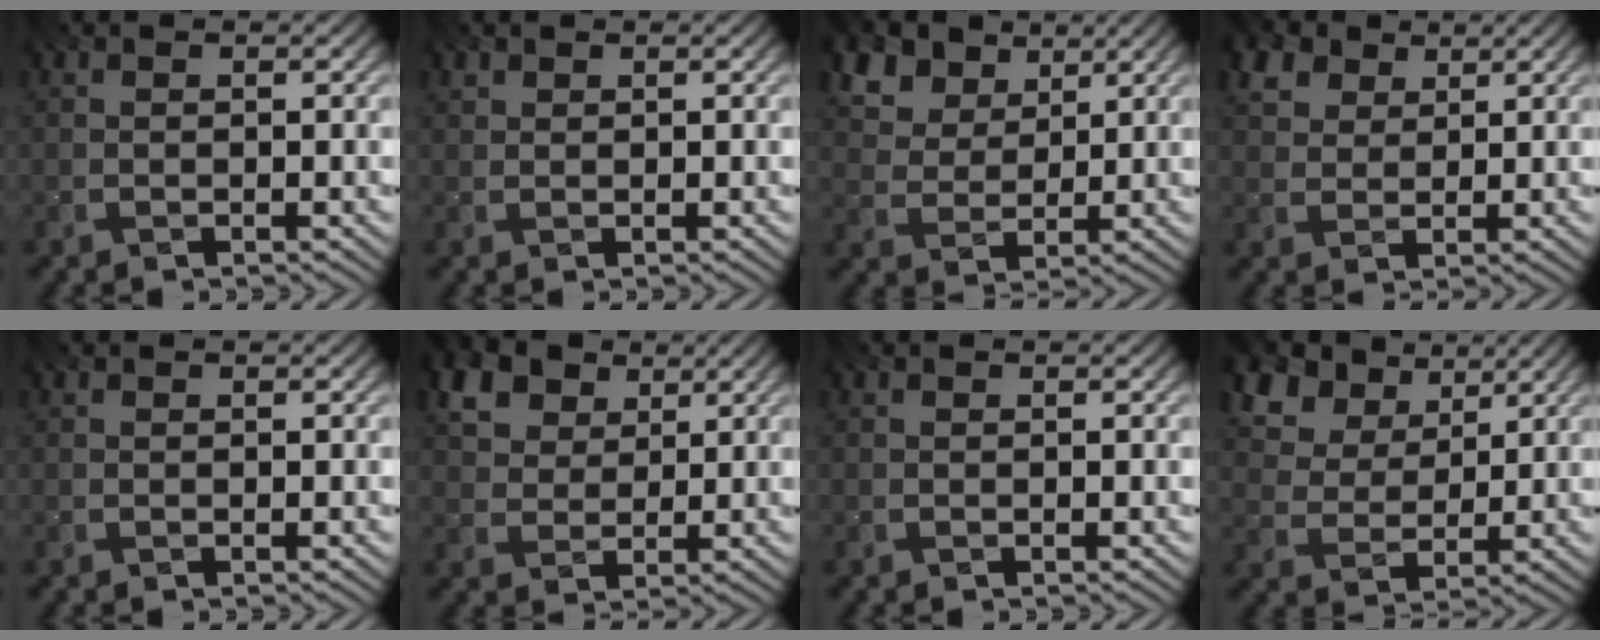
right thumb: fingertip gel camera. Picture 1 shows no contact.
{"total": 0.9, "force": [0.7, 0.6, 0.2], "torque": [-0.004, 0.000, 0.014]}
{"total": 9.8, "force": [5.8, 6.3, 4.8], "torque": [-0.152, -0.005, 0.111]}
{"total": 5.5, "force": [3.3, 3.5, 2.5], "torque": [-0.075, 0.011, 0.061]}
{"total": 0.0}
{"total": 7.4, "force": [3.9, 5.1, 3.8], "torque": [-0.112, 0.009, 0.067]}
{"total": 0.0}
{"total": 11.2, "force": [6.3, 7.2, 5.7], "torque": [-0.169, 0.011, 0.118]}